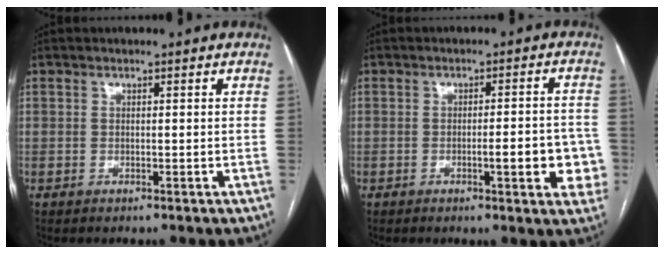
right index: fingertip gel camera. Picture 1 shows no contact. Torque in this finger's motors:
{"motor_torque": [0.98, -0.35, 0.59, 0.10]}